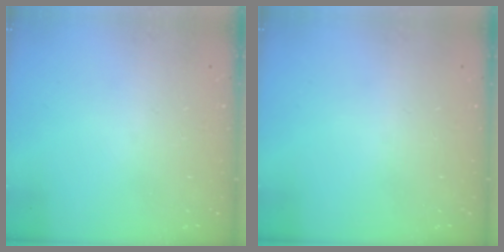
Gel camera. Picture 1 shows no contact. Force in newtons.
{"total": 0.0}